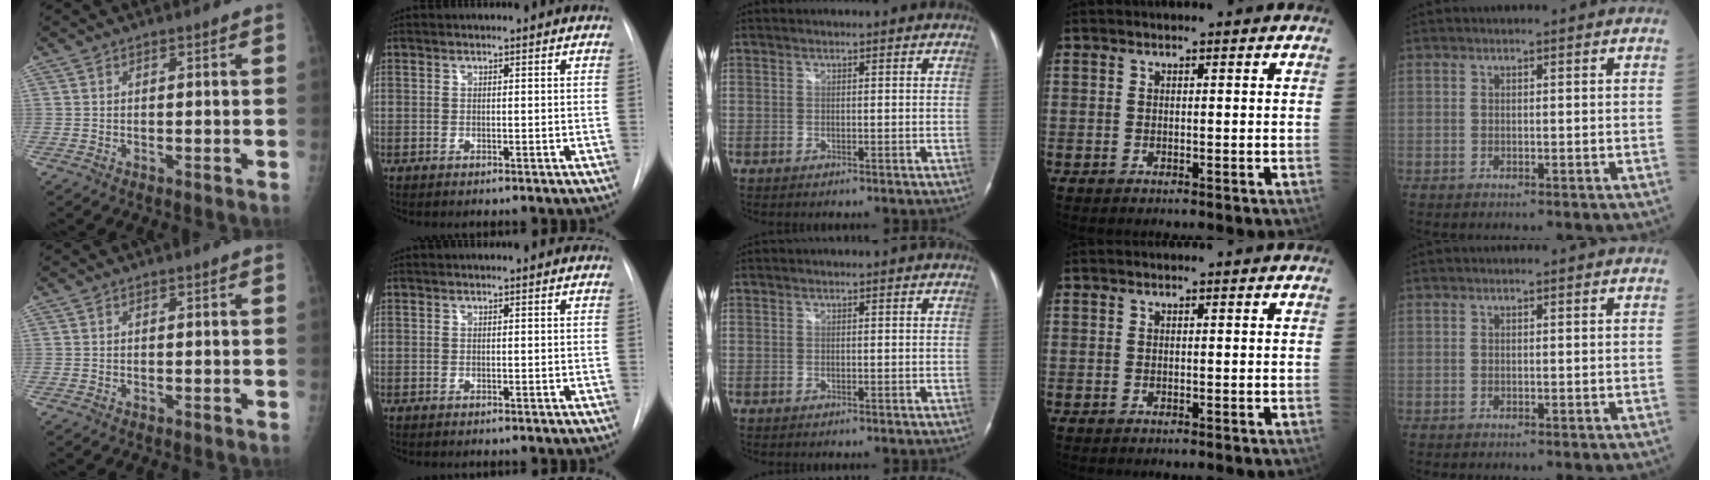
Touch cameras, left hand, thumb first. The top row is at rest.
{}